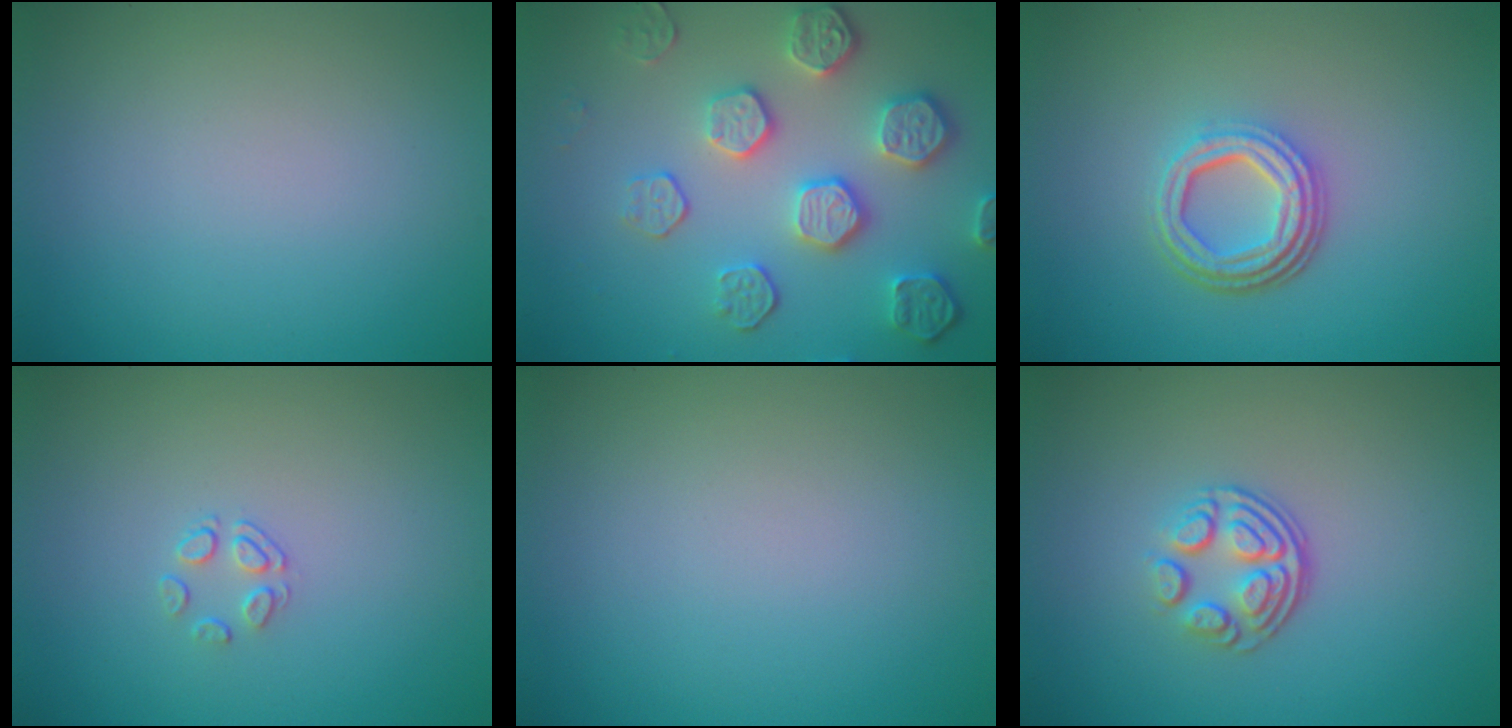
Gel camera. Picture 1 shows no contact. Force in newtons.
{"total": 5.2, "press": 4.5, "slide": 2.6}
{"total": 4.7, "press": 3.4, "slide": 3.2}
{"total": 1.4, "press": 0.6, "slide": 1.2}
{"total": 0.0}
{"total": 3.6, "press": 2.5, "slide": 2.6}